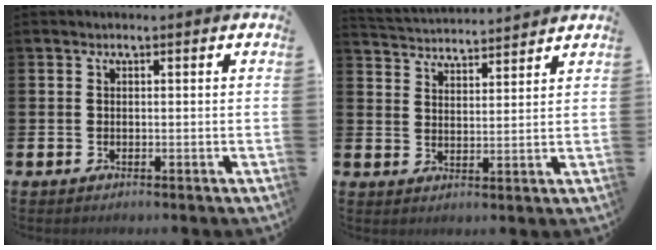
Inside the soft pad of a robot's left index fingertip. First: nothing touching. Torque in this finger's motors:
{"motor_torque": [-0.61, -0.98, -0.05, 0.04]}